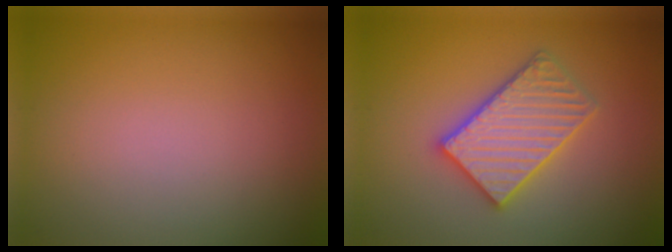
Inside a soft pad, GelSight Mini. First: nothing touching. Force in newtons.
{"total": 5.4, "press": 5.3, "slide": 0.8}